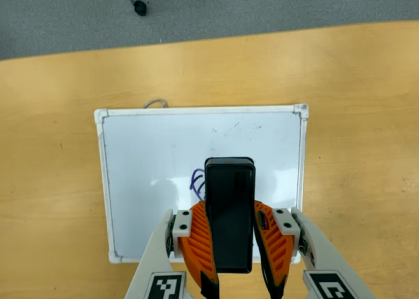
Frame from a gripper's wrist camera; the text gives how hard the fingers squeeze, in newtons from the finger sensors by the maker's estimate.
{"total": 9.1, "left": 6.7, "right": 11.5}